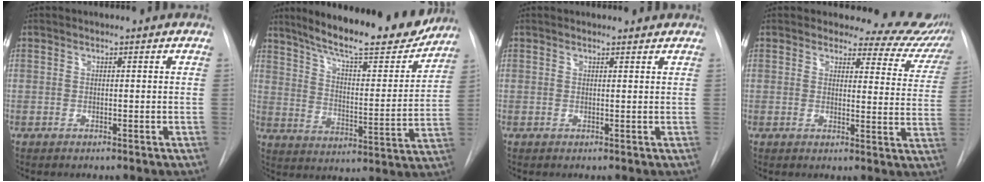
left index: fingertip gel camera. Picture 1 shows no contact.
{"total": 20.0, "force": [17.3, 2.8, 9.6], "torque": [-0.150, -0.027, 0.250]}
{"total": 2.3, "force": [2.2, 0.5, 0.4], "torque": [-0.009, 0.005, 0.022]}
{"total": 12.1, "force": [11.6, 3.2, 0.7], "torque": [0.027, -0.080, 0.097]}